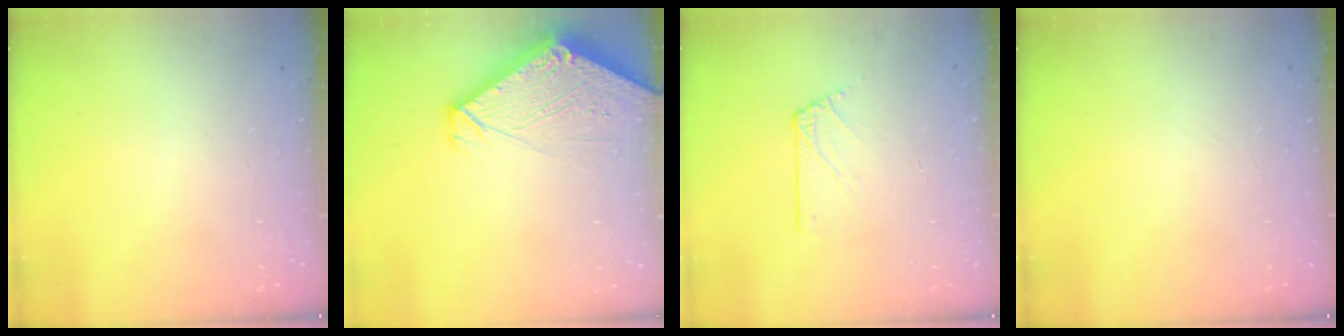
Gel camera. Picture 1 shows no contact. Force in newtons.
{"total": 4.9, "press": 4.9, "slide": 0.5}
{"total": 4.0, "press": 3.9, "slide": 0.7}
{"total": 0.0}